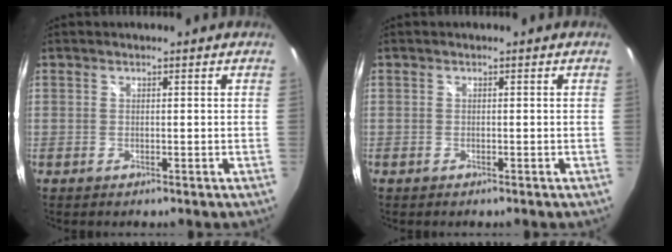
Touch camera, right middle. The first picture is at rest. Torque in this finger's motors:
{"motor_torque": [-0.21, -0.07, -0.06, 0.00]}